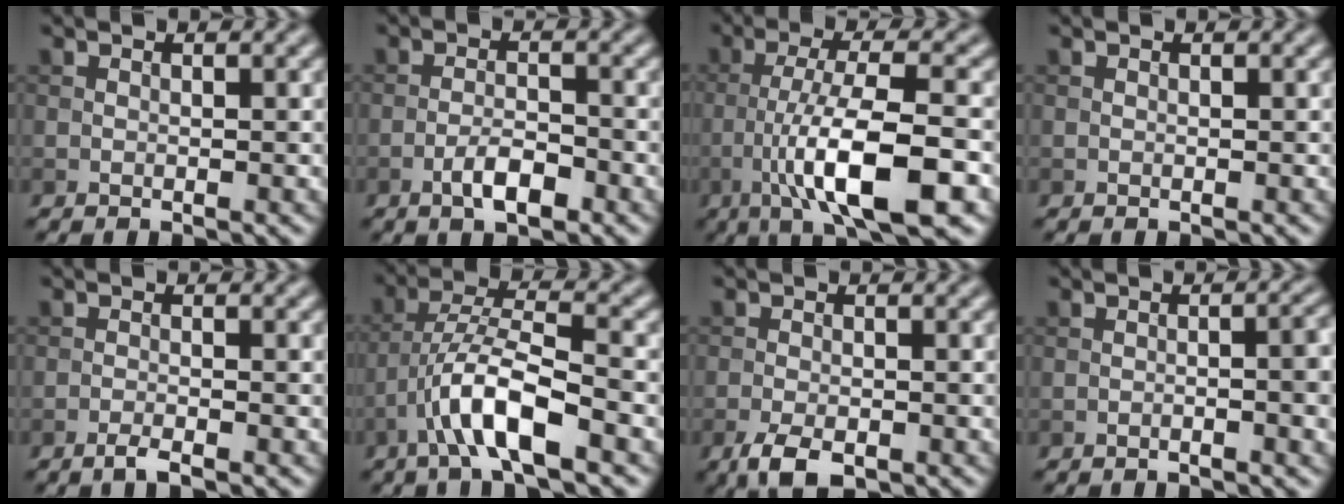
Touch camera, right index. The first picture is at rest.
{"total": 3.0, "force": [-1.7, 1.0, 2.3], "torque": [-0.041, 0.005, -0.033]}
{"total": 9.8, "force": [-3.5, 2.2, 8.8], "torque": [-0.143, 0.010, -0.066]}
{"total": 0.0}
{"total": 1.5, "force": [-1.1, 0.2, 1.0], "torque": [-0.019, 0.000, -0.022]}
{"total": 6.9, "force": [-3.5, 1.6, 5.7], "torque": [-0.108, 0.013, -0.066]}
{"total": 3.4, "force": [-2.0, 1.5, 2.3], "torque": [-0.043, -0.007, -0.037]}
{"total": 4.0, "force": [-1.0, 1.2, 3.6], "torque": [-0.045, 0.004, -0.016]}